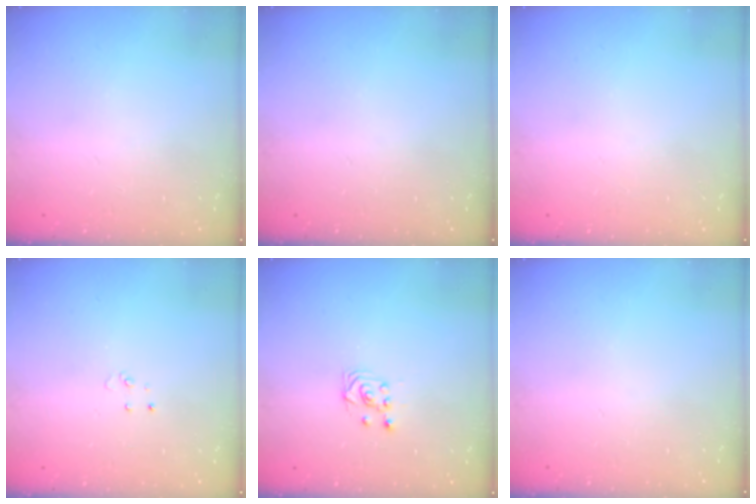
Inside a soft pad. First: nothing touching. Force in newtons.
{"total": 0.0}
{"total": 0.0}
{"total": 2.7, "press": 2.7, "slide": 0.2}
{"total": 2.7, "press": 2.4, "slide": 1.3}
{"total": 0.0}